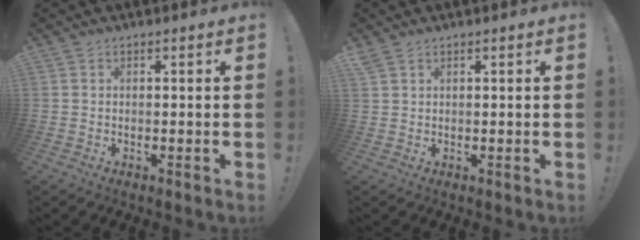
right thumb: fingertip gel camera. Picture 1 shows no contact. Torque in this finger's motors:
{"motor_torque": [-0.20, 0.29, 0.13, -0.04, 0.19]}